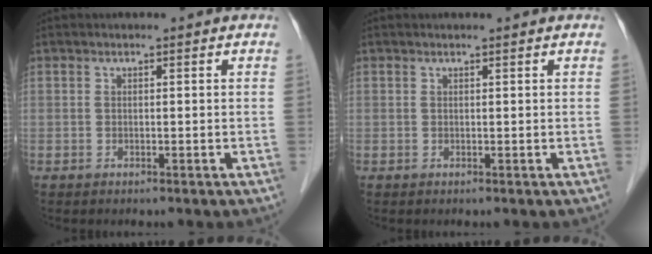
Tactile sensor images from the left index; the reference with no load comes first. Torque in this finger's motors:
{"motor_torque": [0.15, -0.07, 0.01, 0.02]}